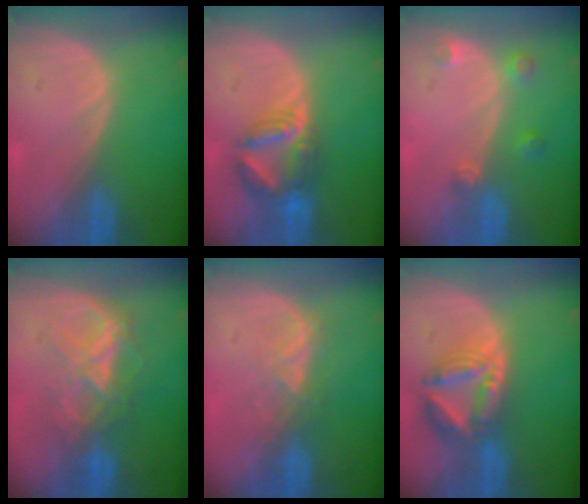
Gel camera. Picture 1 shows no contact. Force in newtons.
{"total": 6.8, "press": 6.6, "slide": 1.7}
{"total": 2.7, "press": 2.6, "slide": 0.4}
{"total": 6.4, "press": 6.4, "slide": 0.7}
{"total": 3.4, "press": 3.3, "slide": 0.6}
{"total": 8.2, "press": 7.1, "slide": 4.2}